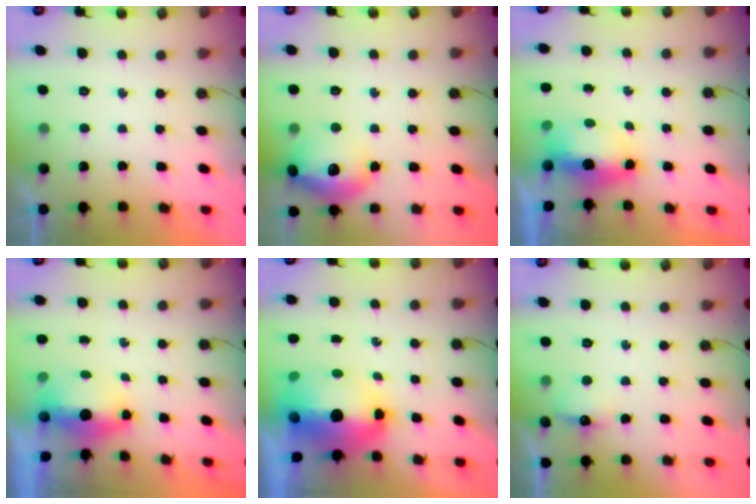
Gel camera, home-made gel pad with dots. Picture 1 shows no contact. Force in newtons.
{"total": 15.9, "press": 15.8, "slide": 1.1}
{"total": 7.0, "press": 7.0, "slide": 0.8}
{"total": 8.8, "press": 6.1, "slide": 6.3}
{"total": 15.2, "press": 13.3, "slide": 7.4}
{"total": 6.6, "press": 6.5, "slide": 0.9}